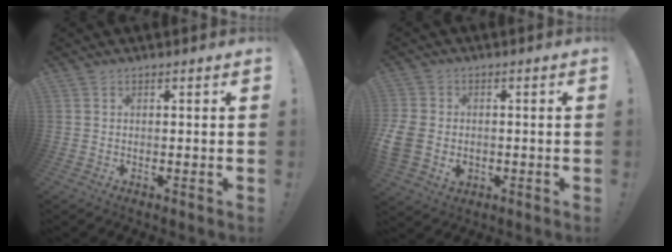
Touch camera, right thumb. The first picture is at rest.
{"total": 8.4, "force": [-1.5, 6.8, 4.8], "torque": [-0.095, 0.004, -0.025]}